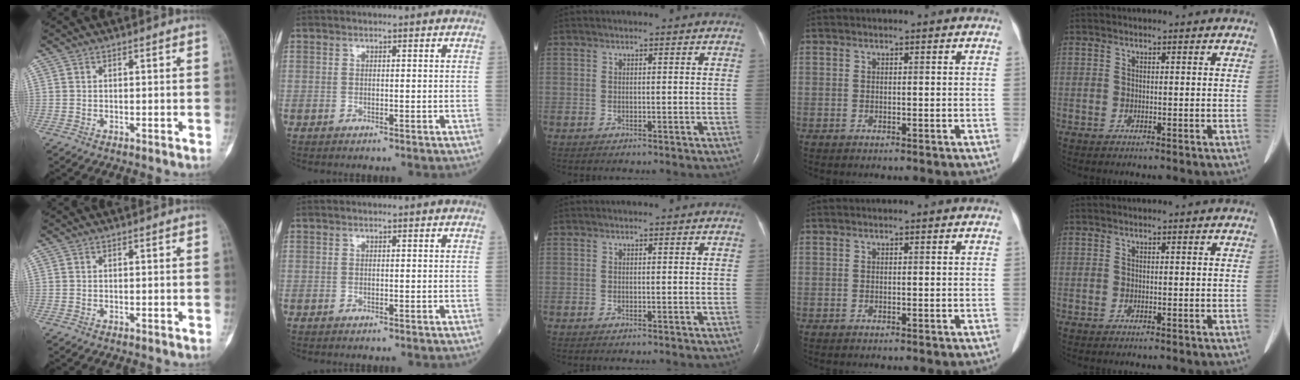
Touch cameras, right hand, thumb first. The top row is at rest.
{}